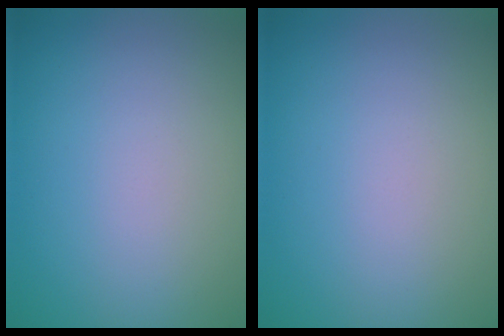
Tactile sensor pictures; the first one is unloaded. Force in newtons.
{"total": 0.0}